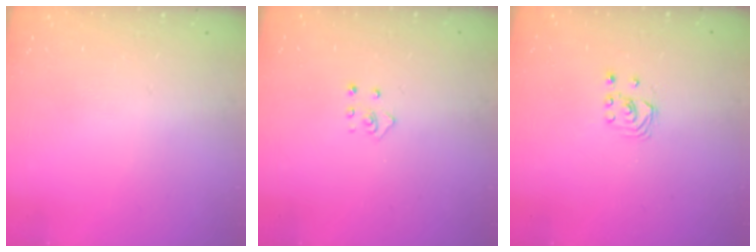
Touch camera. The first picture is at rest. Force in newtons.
{"total": 2.8, "press": 2.8, "slide": 0.3}
{"total": 1.9, "press": 1.9, "slide": 0.2}